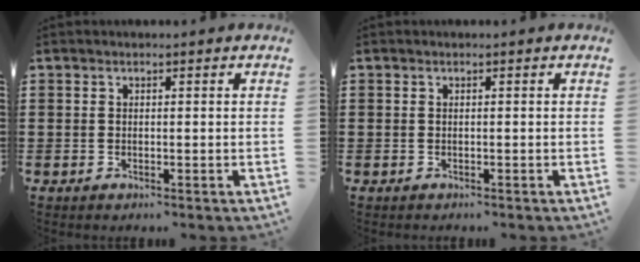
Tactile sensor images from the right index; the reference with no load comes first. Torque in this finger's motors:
{"motor_torque": [1.17, 0.97, -0.01, 0.01]}